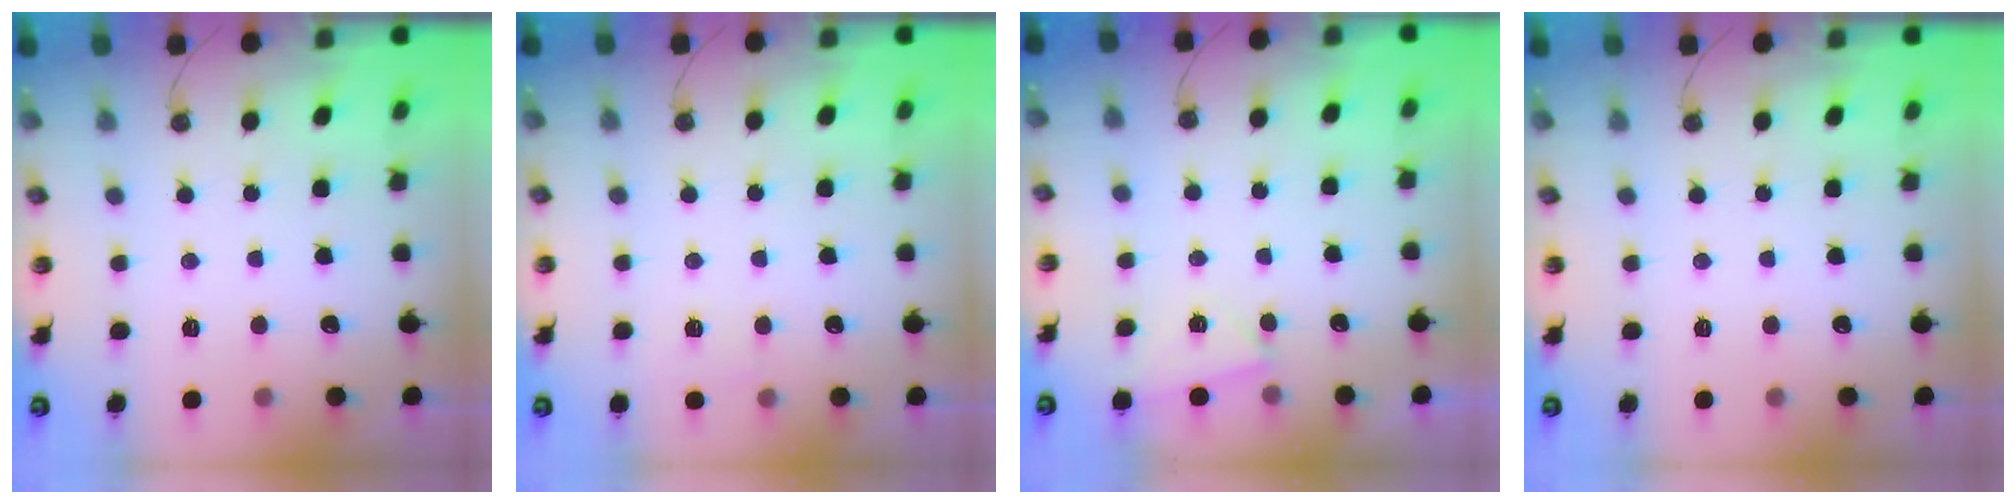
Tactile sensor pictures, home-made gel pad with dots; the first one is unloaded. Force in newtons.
{"total": 2.3, "press": 2.3, "slide": 0.4}
{"total": 2.6, "press": 1.5, "slide": 2.1}
{"total": 0.0}